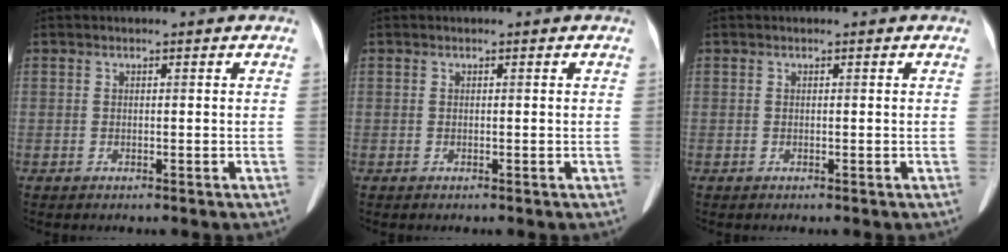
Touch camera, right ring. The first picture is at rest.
{"total": 0.0}
{"total": 0.0}